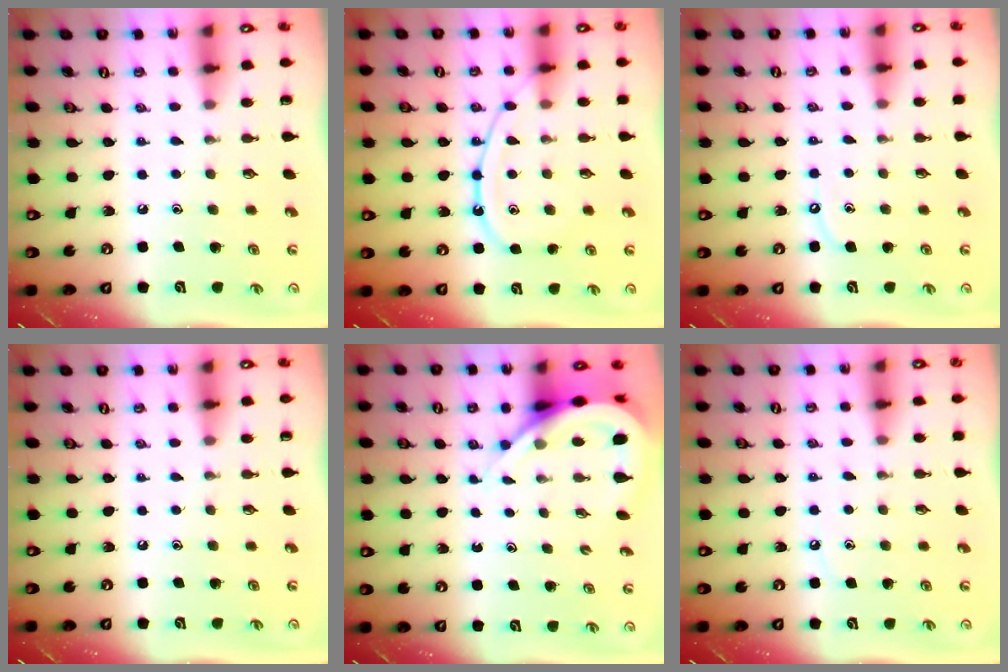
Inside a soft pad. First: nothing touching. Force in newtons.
{"total": 11.6, "press": 11.6, "slide": 1.2}
{"total": 3.9, "press": 3.8, "slide": 0.6}
{"total": 0.0}
{"total": 8.7, "press": 8.6, "slide": 1.1}
{"total": 4.8, "press": 4.7, "slide": 0.7}